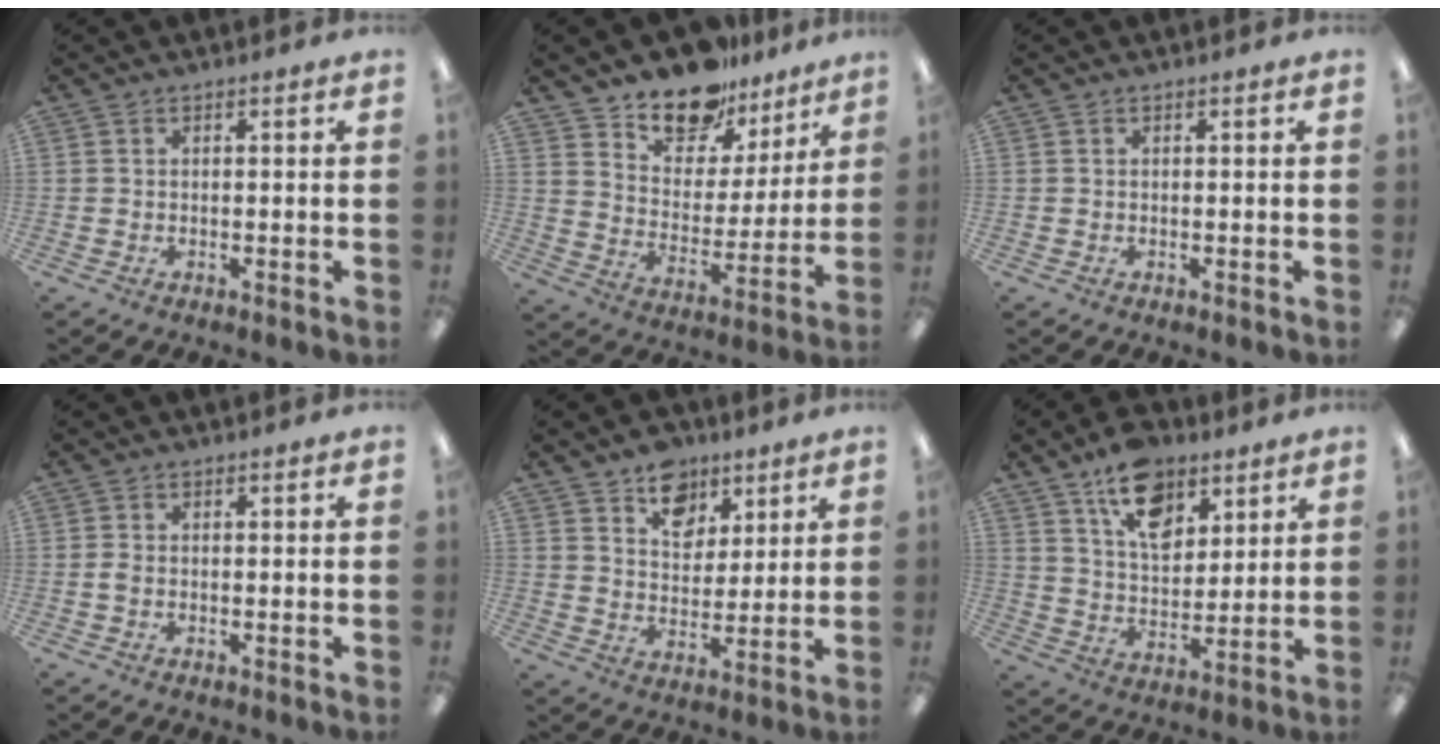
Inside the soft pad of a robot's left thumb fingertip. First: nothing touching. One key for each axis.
{"total": 14.5, "fx": 11.9, "fy": 7.6, "fz": 3.6, "tx": -0.063, "ty": -0.094, "tz": 0.219}
{"total": 0.0}
{"total": 1.1, "fx": -0.1, "fy": 0.6, "fz": 0.9, "tx": -0.018, "ty": 0.003, "tz": -0.003}
{"total": 10.1, "fx": 7.0, "fy": 6.8, "fz": 2.5, "tx": -0.027, "ty": -0.044, "tz": 0.128}
{"total": 14.2, "fx": 8.7, "fy": 8.5, "fz": 7.4, "tx": -0.112, "ty": -0.037, "tz": 0.158}